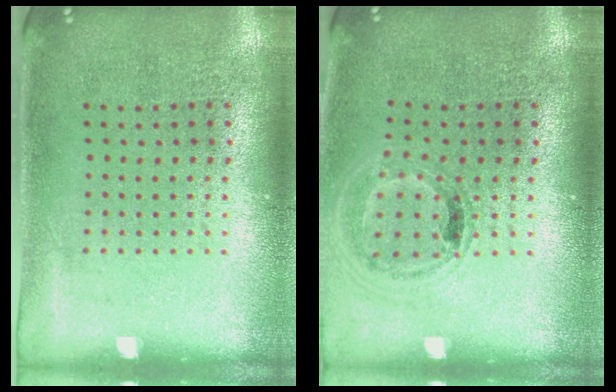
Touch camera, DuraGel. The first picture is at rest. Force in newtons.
{"total": 0.9, "press": 0.9, "slide": 0.1}